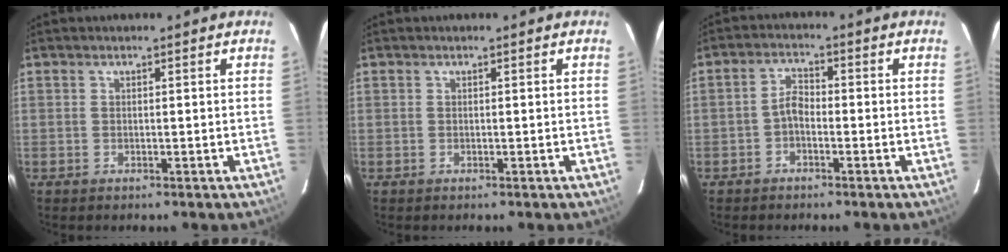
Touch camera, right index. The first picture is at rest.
{"total": 0.0}
{"total": 2.7, "force": [-1.4, 1.4, 1.7], "torque": [-0.037, 0.011, -0.029]}